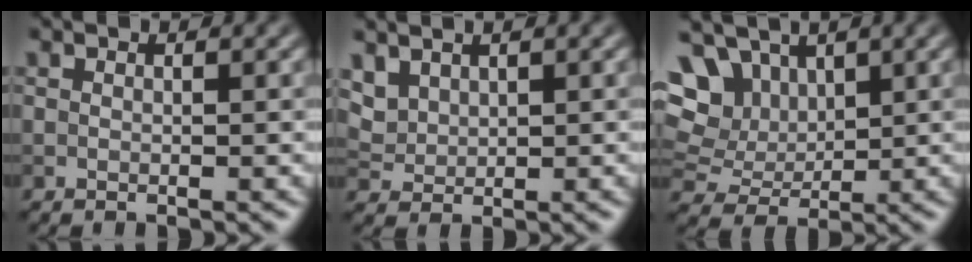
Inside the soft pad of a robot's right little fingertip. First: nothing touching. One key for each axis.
{"total": 1.8, "fx": 1.3, "fy": 1.0, "fz": 0.6, "tx": -0.020, "ty": -0.005, "tz": 0.038}
{"total": 10.6, "fx": 4.5, "fy": 7.9, "fz": 5.6, "tx": -0.111, "ty": 0.023, "tz": 0.071}